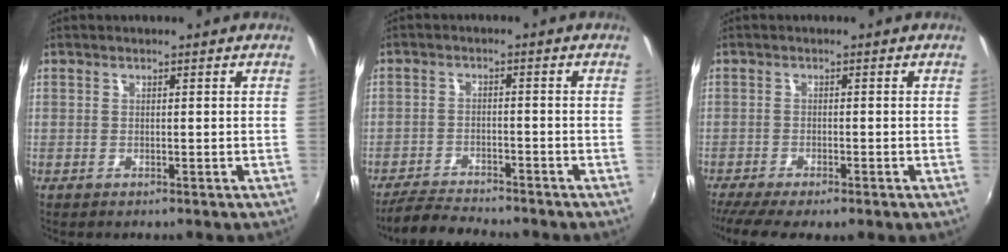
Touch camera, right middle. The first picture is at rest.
{"total": 6.4, "force": [-6.1, 1.1, 1.7], "torque": [-0.060, -0.009, -0.105]}
{"total": 7.0, "force": [-5.4, 0.9, 4.4], "torque": [-0.098, -0.035, -0.092]}